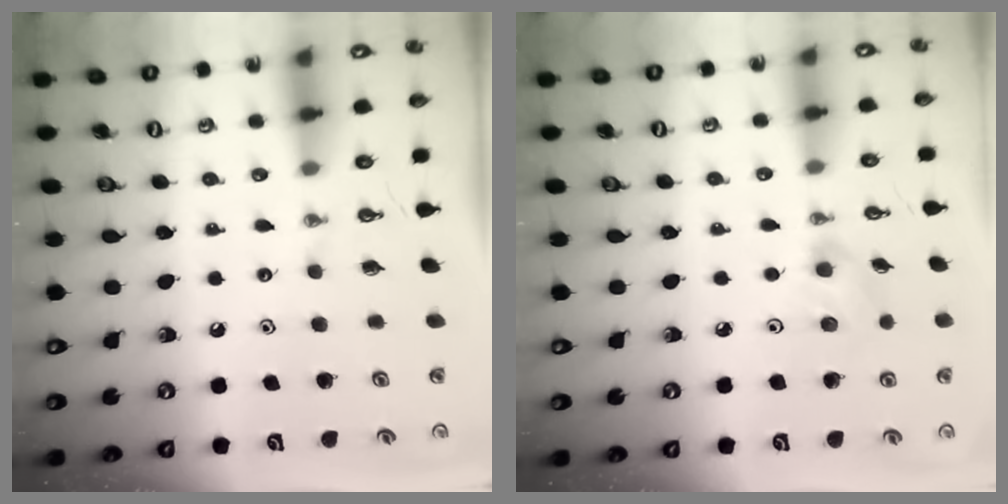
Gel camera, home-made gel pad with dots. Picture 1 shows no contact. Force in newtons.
{"total": 4.7, "press": 4.4, "slide": 1.4}